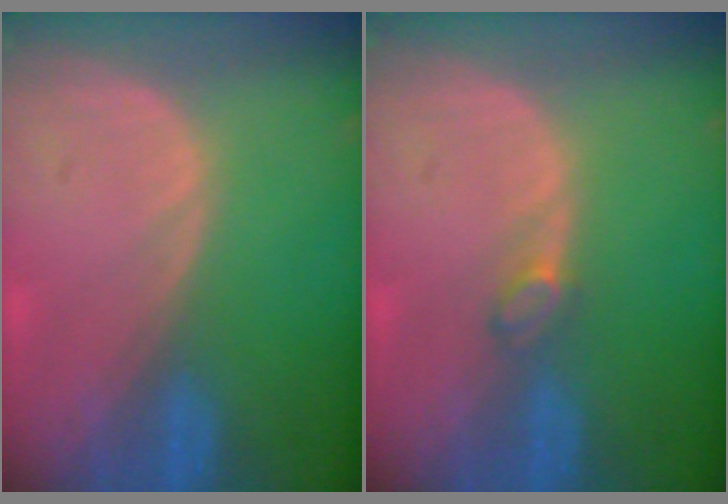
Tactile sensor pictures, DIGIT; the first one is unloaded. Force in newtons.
{"total": 1.6, "press": 1.6, "slide": 0.2}